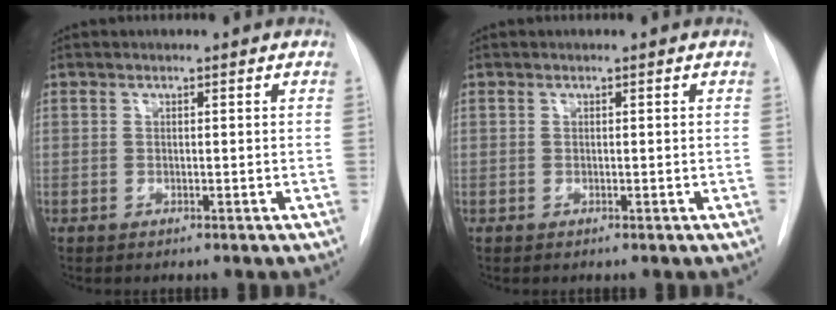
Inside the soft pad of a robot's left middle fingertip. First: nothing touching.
{"total": 0.0}